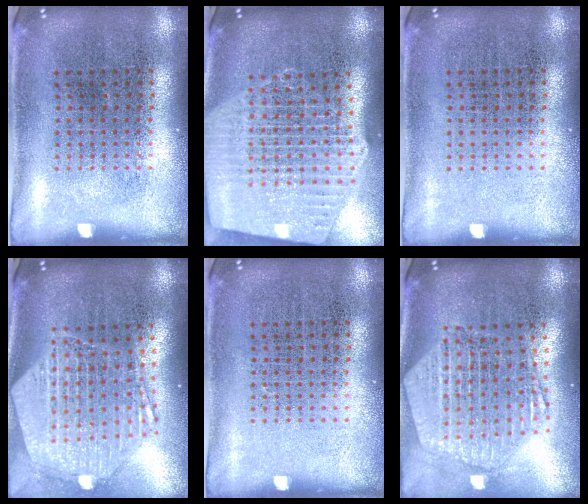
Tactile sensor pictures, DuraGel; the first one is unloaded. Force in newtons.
{"total": 2.8, "press": 2.3, "slide": 1.5}
{"total": 0.0}
{"total": 2.8, "press": 2.3, "slide": 1.7}
{"total": 0.0}
{"total": 2.6, "press": 2.2, "slide": 1.5}